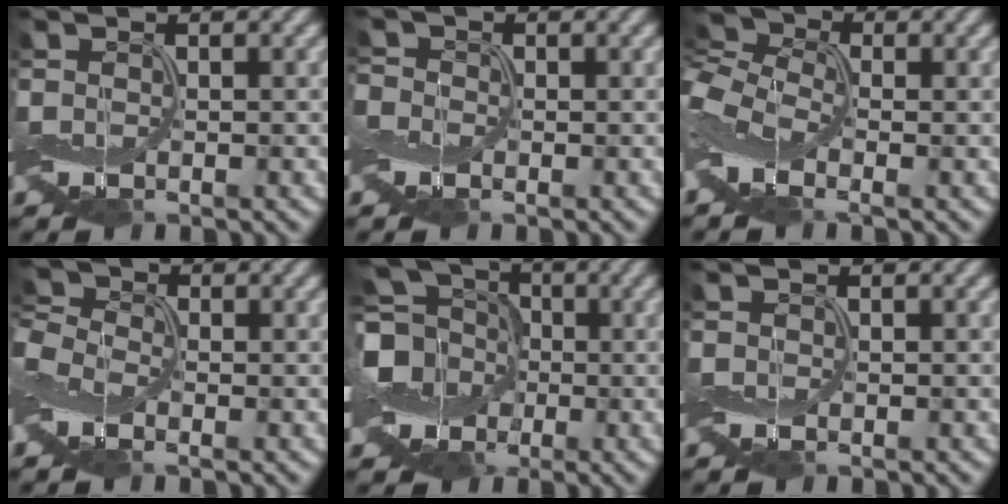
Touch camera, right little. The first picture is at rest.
{"total": 1.3, "force": [-0.7, 1.1, 0.0], "torque": [-0.006, 0.006, -0.016]}
{"total": 5.9, "force": [-1.0, 4.1, 4.1], "torque": [-0.110, 0.011, -0.034]}
{"total": 3.7, "force": [-1.2, 2.8, 2.1], "torque": [-0.061, 0.003, -0.031]}
{"total": 8.1, "force": [-1.3, 7.0, 3.8], "torque": [-0.079, 0.003, -0.040]}
{"total": 0.0}